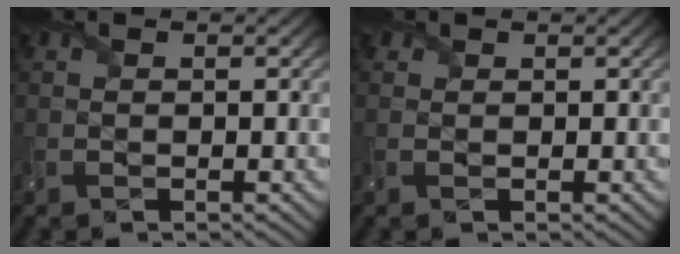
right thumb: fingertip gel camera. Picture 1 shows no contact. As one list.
[{"total": 0.9, "force": [0.7, 0.6, 0.1], "torque": [-0.002, -0.002, 0.008]}]